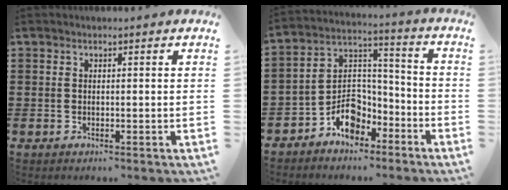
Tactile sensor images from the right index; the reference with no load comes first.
{"total": 7.5, "force": [-5.2, 4.7, 2.7], "torque": [-0.058, 0.016, -0.100]}